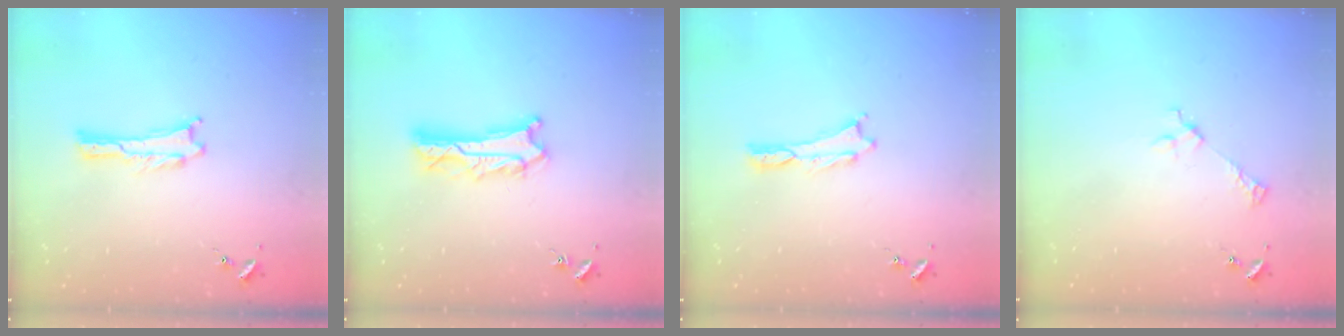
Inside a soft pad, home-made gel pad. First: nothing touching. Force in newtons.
{"total": 5.0, "press": 4.9, "slide": 0.5}
{"total": 0.0}
{"total": 2.6, "press": 2.6, "slide": 0.3}